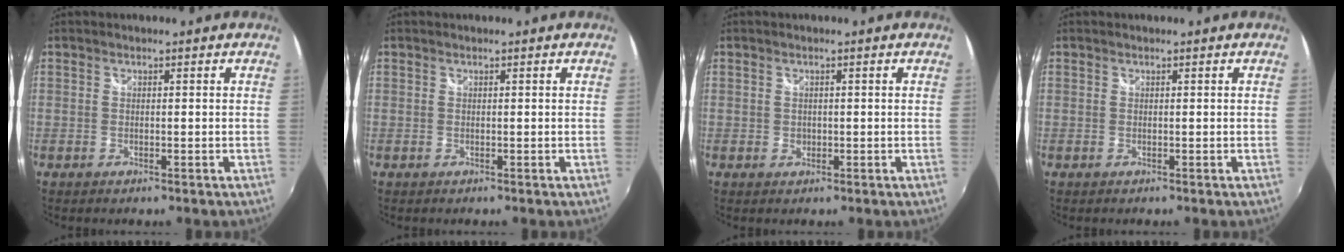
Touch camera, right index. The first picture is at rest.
{"total": 0.0}
{"total": 1.1, "force": [-0.1, 1.1, 0.3], "torque": [-0.002, -0.001, -0.001]}
{"total": 0.0}